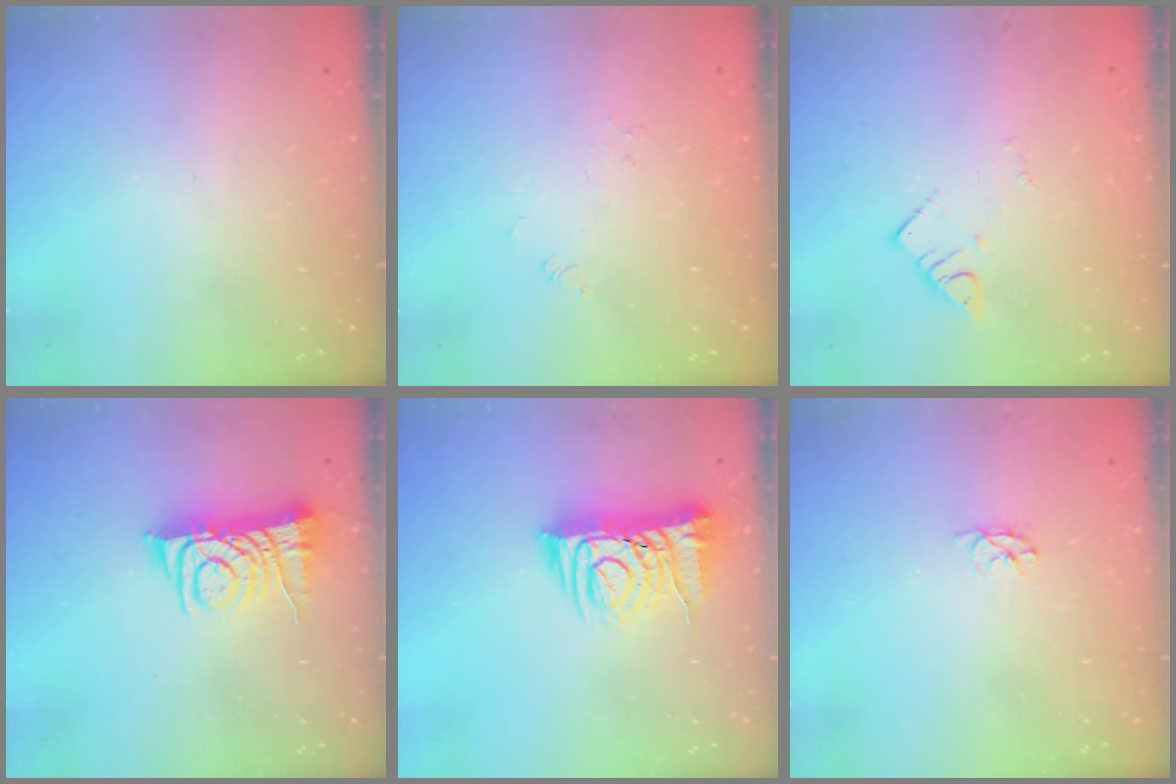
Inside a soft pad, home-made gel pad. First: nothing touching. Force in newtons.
{"total": 0.0}
{"total": 2.7, "press": 2.7, "slide": 0.1}
{"total": 8.6, "press": 8.5, "slide": 1.0}
{"total": 10.1, "press": 10.0, "slide": 1.4}
{"total": 2.9, "press": 2.9, "slide": 0.3}